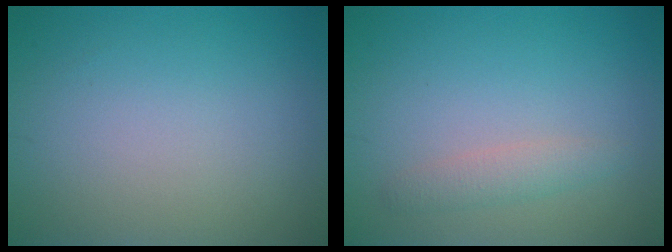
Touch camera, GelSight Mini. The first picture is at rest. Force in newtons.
{"total": 1.6, "press": 1.6, "slide": 0.0}